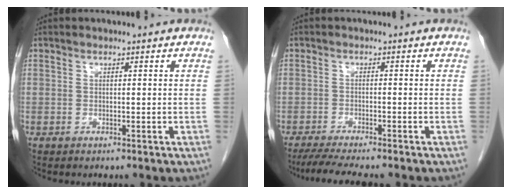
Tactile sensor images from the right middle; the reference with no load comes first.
{"total": 7.3, "force": [-6.2, 0.3, 3.8], "torque": [-0.057, -0.017, -0.100]}